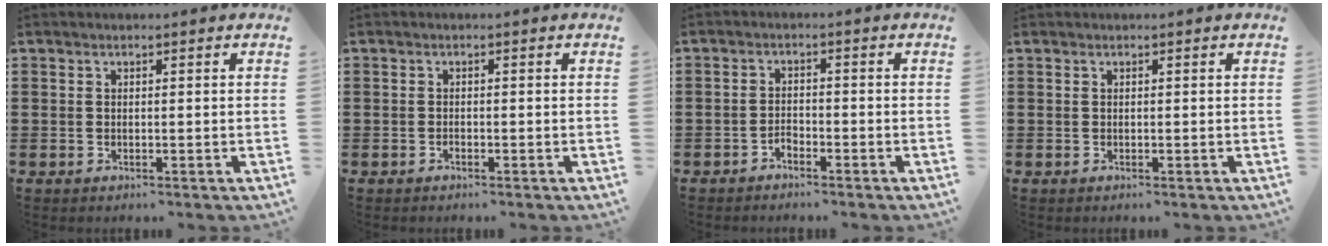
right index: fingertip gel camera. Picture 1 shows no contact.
{"total": 0.5, "force": [-0.5, 0.2, 0.2], "torque": [-0.005, 0.000, -0.010]}
{"total": 1.6, "force": [-1.5, 0.6, 0.2], "torque": [-0.010, 0.002, -0.032]}
{"total": 0.0}